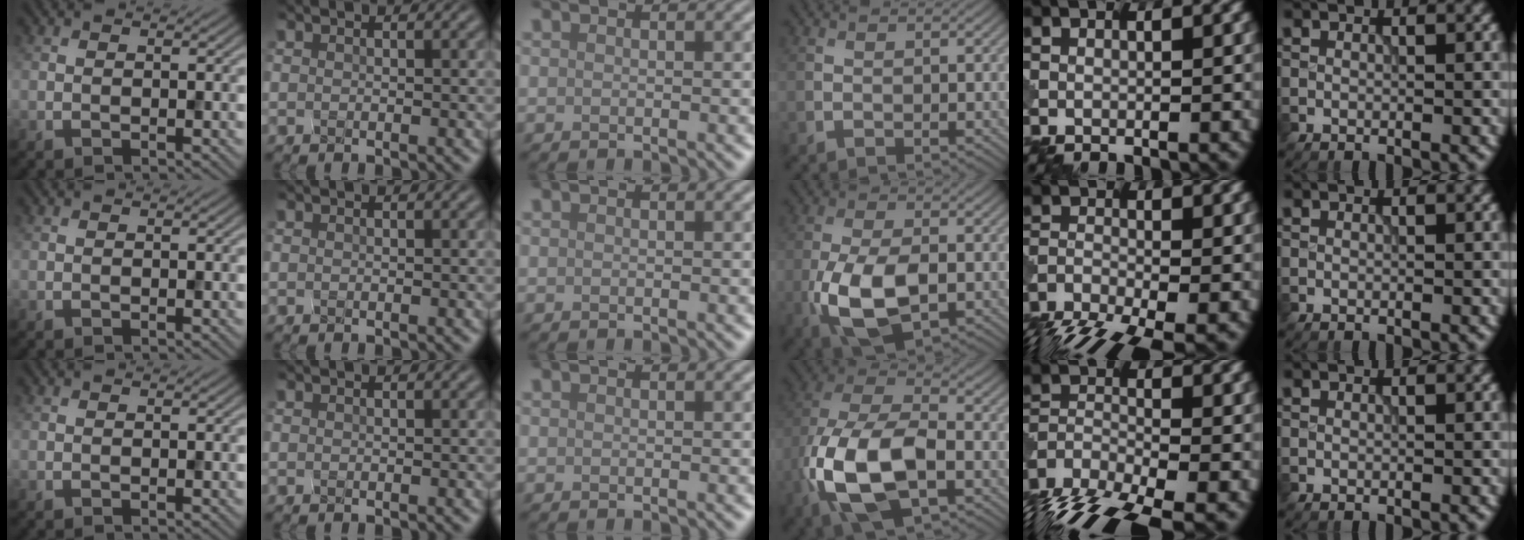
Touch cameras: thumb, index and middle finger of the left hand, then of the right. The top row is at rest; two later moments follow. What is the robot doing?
{"motion": "squeeze", "object": "clothespin"}